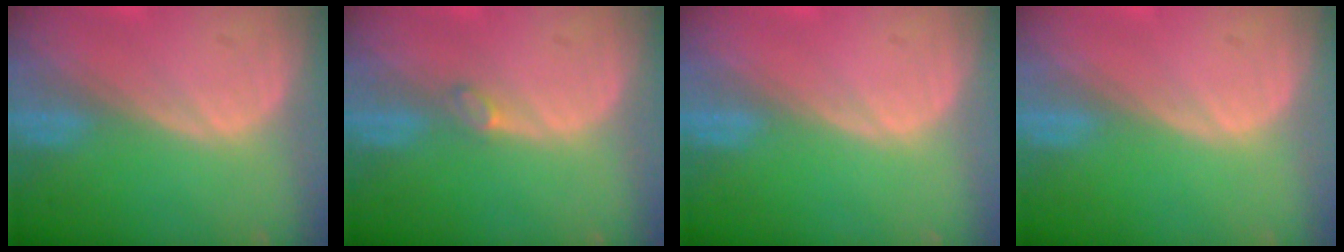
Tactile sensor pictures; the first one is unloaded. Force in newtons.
{"total": 1.2, "press": 1.1, "slide": 0.2}
{"total": 0.0}
{"total": 0.0}